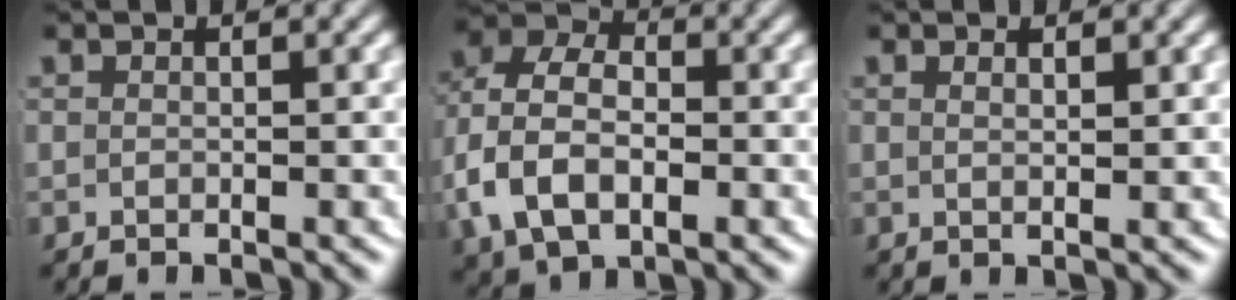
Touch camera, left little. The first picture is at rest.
{"total": 8.0, "force": [-0.6, 6.1, 5.1], "torque": [-0.114, -0.017, -0.006]}
{"total": 0.9, "force": [0.5, -0.3, 0.6], "torque": [-0.009, -0.007, 0.013]}